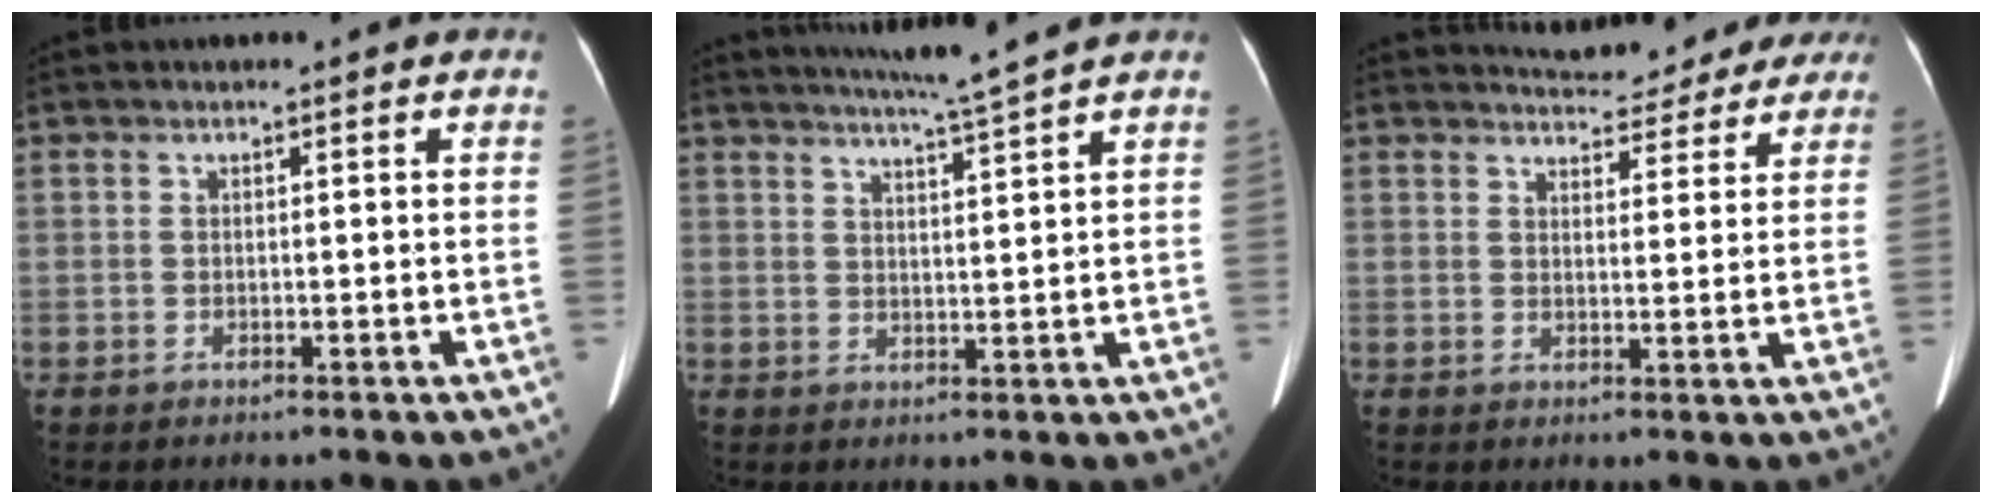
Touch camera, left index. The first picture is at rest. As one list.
[{"total": 7.4, "force": [6.4, -1.9, 3.0], "torque": [-0.051, -0.005, 0.099]}, {"total": 11.9, "force": [11.1, 3.6, 2.2], "torque": [-0.005, 0.006, 0.118]}]